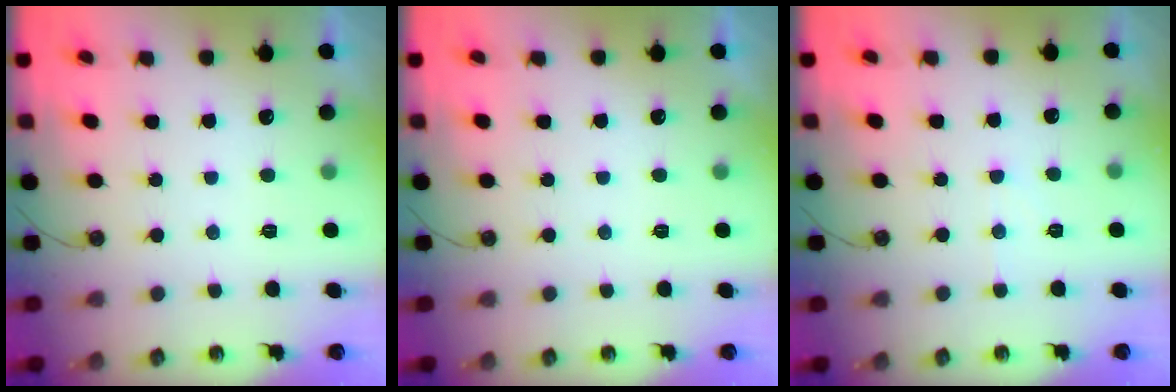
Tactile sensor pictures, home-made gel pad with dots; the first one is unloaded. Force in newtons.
{"total": 0.0}
{"total": 3.4, "press": 3.4, "slide": 0.5}